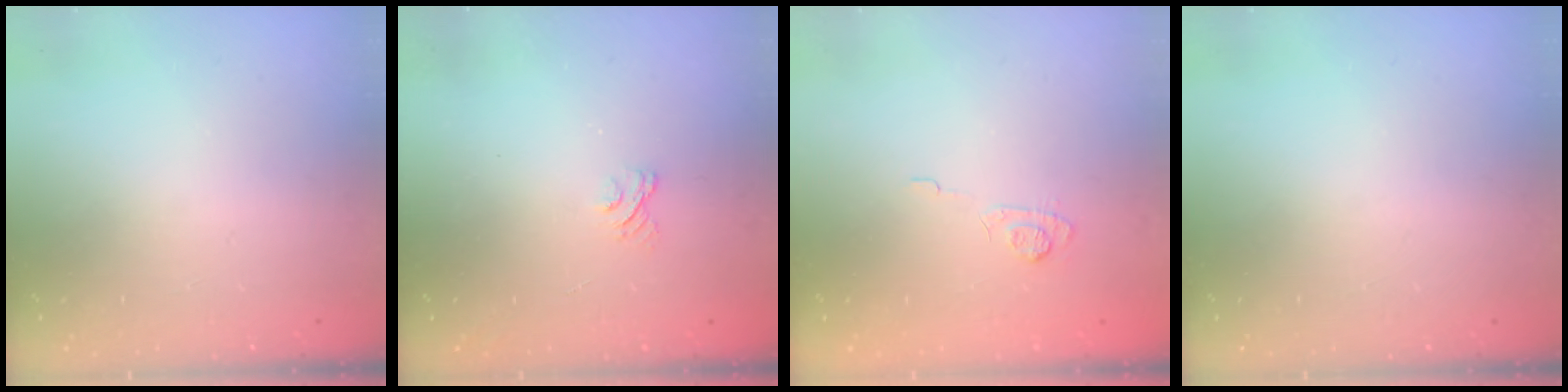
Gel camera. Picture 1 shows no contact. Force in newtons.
{"total": 2.9, "press": 2.6, "slide": 1.2}
{"total": 6.8, "press": 6.7, "slide": 1.4}
{"total": 0.0}